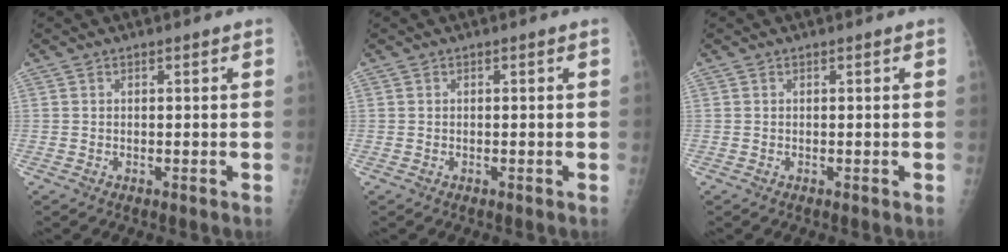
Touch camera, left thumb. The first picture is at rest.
{"total": 0.0}
{"total": 0.0}